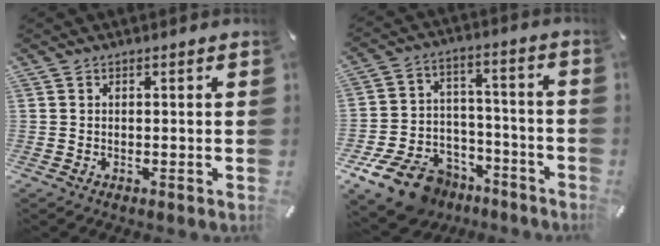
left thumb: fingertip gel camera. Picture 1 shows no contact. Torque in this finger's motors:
{"motor_torque": [0.37, 3.06, 0.23, 0.25, 0.14]}